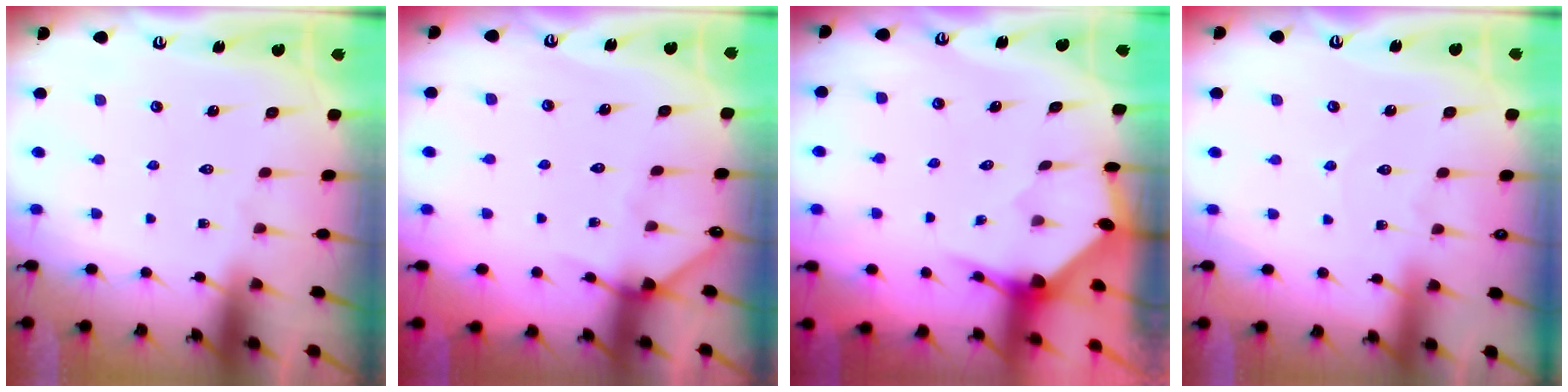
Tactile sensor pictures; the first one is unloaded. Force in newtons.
{"total": 3.7, "press": 3.7, "slide": 0.5}
{"total": 3.3, "press": 3.3, "slide": 0.3}
{"total": 3.1, "press": 3.1, "slide": 0.3}